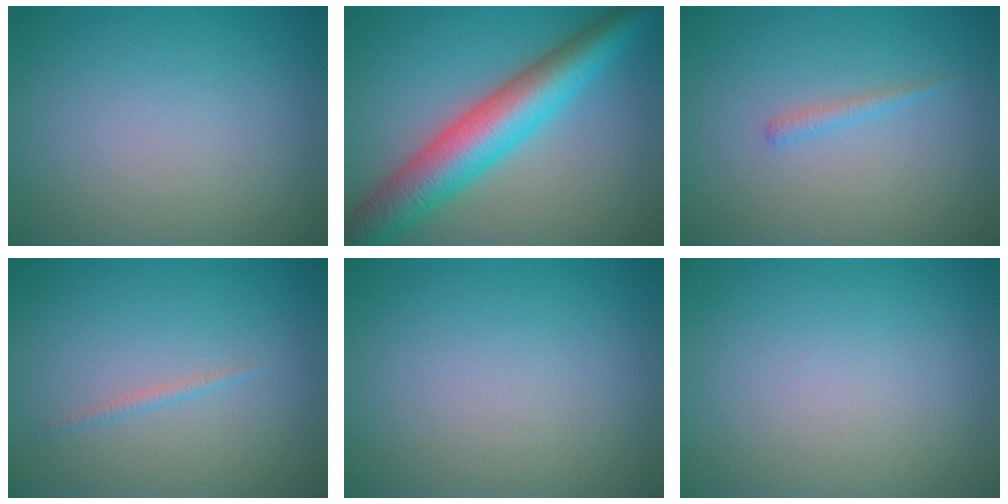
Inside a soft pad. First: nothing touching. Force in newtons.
{"total": 8.8, "press": 8.8, "slide": 0.1}
{"total": 0.9, "press": 0.9, "slide": 0.1}
{"total": 0.6, "press": 0.6, "slide": 0.0}
{"total": 0.0}
{"total": 0.0}